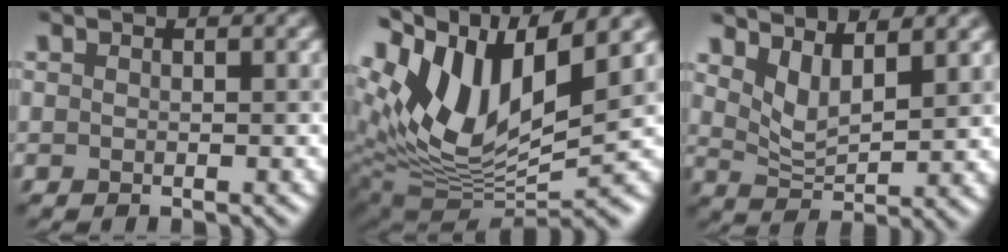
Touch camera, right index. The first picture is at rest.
{"total": 12.2, "force": [5.5, 4.9, 9.7], "torque": [-0.192, 0.008, 0.107]}
{"total": 3.6, "force": [2.3, 1.0, 2.5], "torque": [-0.060, -0.012, 0.050]}